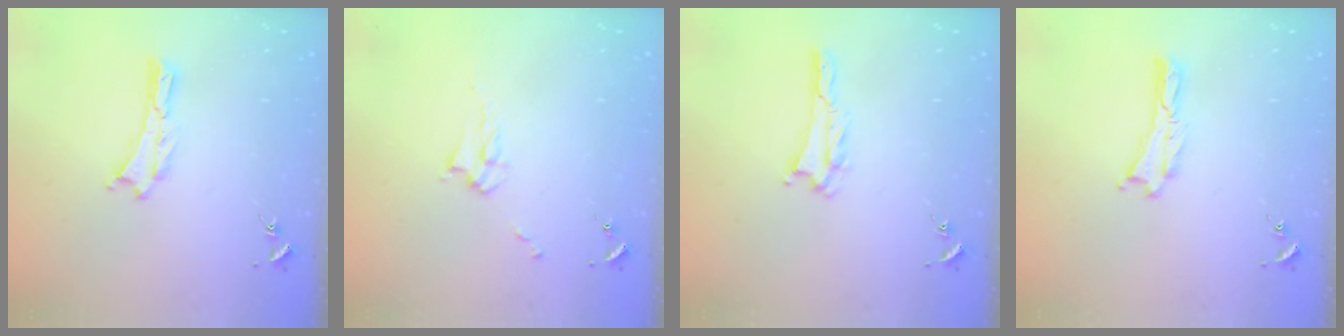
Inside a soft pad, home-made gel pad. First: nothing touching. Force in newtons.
{"total": 2.9, "press": 2.9, "slide": 0.4}
{"total": 1.4, "press": 1.4, "slide": 0.2}
{"total": 0.0}